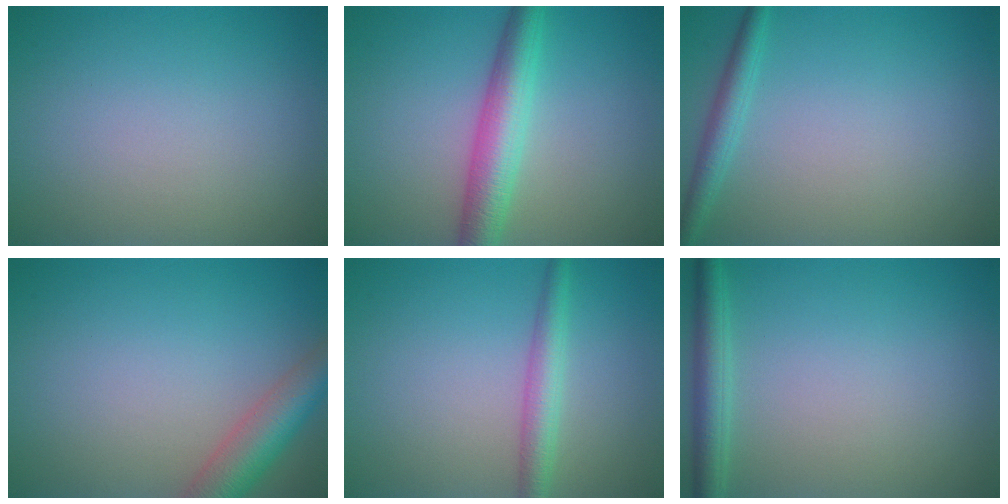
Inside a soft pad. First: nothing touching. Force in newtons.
{"total": 5.0, "press": 5.0, "slide": 0.0}
{"total": 2.1, "press": 2.1, "slide": 0.1}
{"total": 4.6, "press": 4.6, "slide": 0.2}
{"total": 2.7, "press": 2.7, "slide": 0.1}
{"total": 2.8, "press": 2.8, "slide": 0.2}